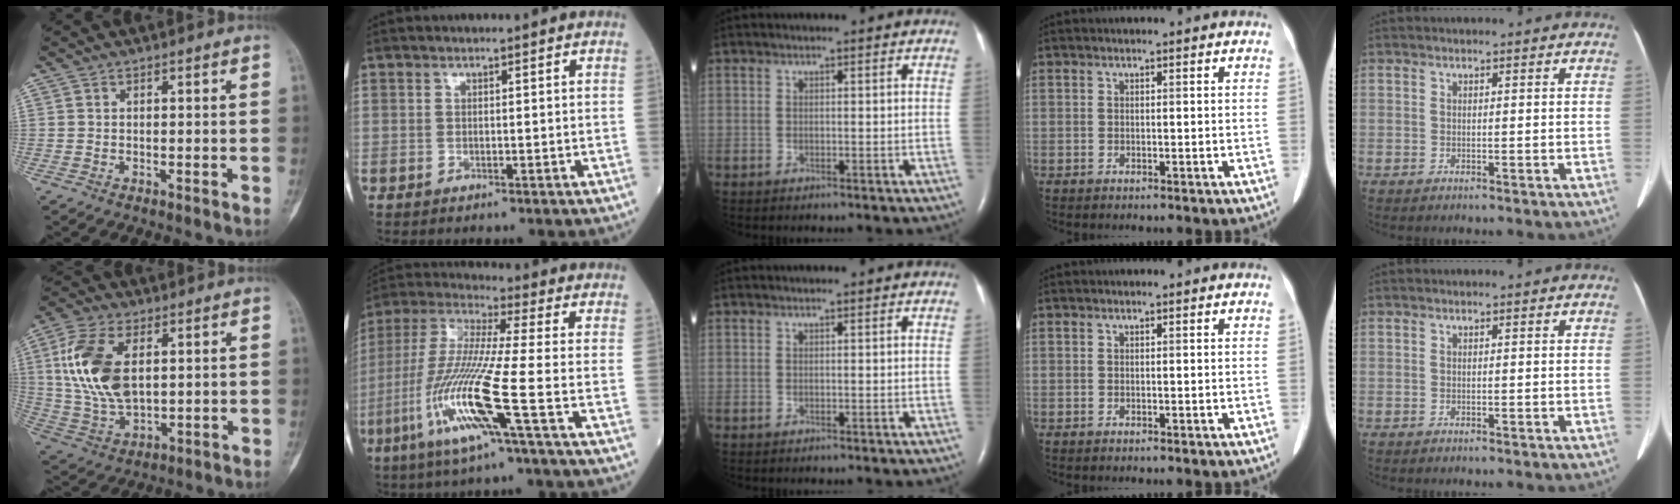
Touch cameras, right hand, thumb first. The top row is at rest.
{"thumb": {"total": 15.4, "force": [3.5, 8.5, 12.4], "torque": [-0.253, -0.008, 0.074]}, "index": {"total": 15.3, "force": [-5.8, -1.1, 14.1], "torque": [-0.306, -0.023, -0.121]}}